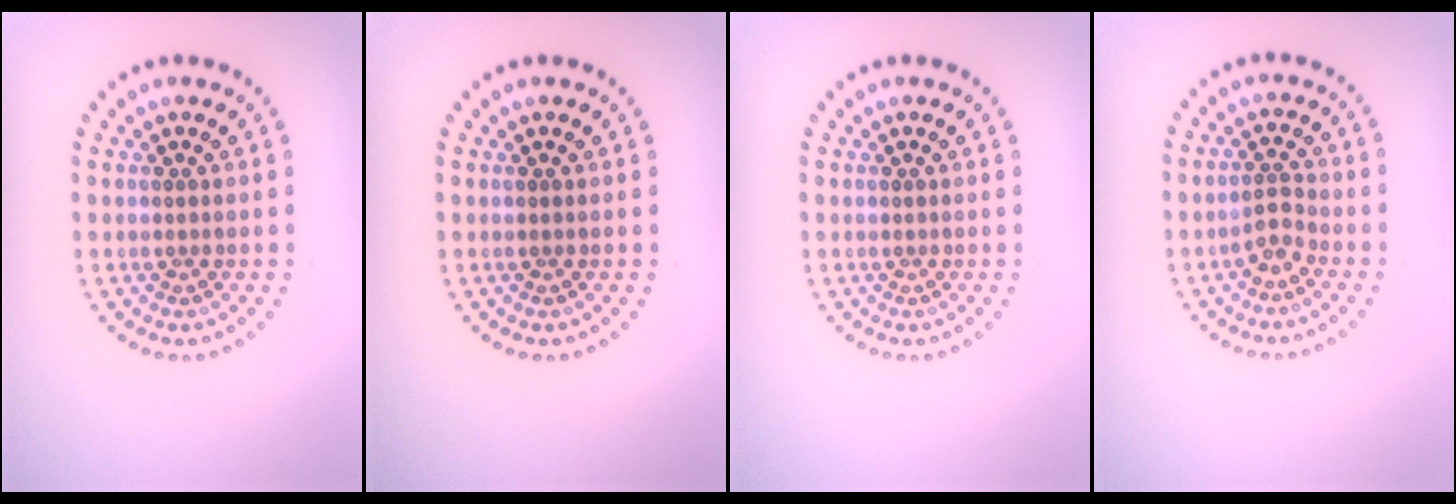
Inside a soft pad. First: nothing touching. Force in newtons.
{"total": 0.0}
{"total": 0.0}
{"total": 1.7, "press": 1.4, "slide": 1.1}